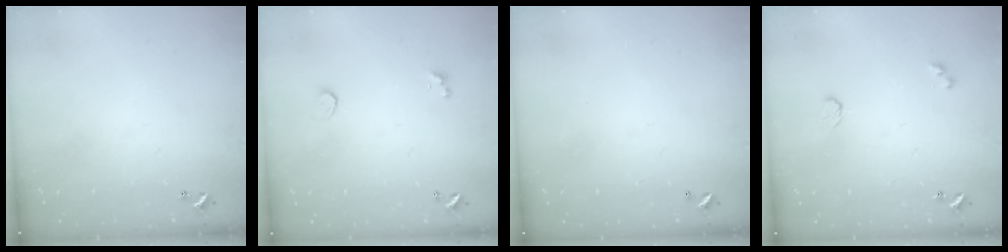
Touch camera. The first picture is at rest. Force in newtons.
{"total": 0.9, "press": 0.7, "slide": 0.5}
{"total": 2.9, "press": 2.9, "slide": 0.1}
{"total": 3.3, "press": 3.2, "slide": 0.5}